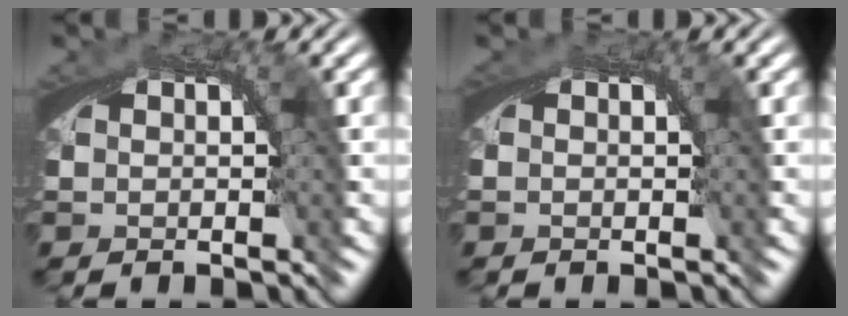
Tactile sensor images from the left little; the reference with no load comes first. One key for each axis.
{"total": 0.0}